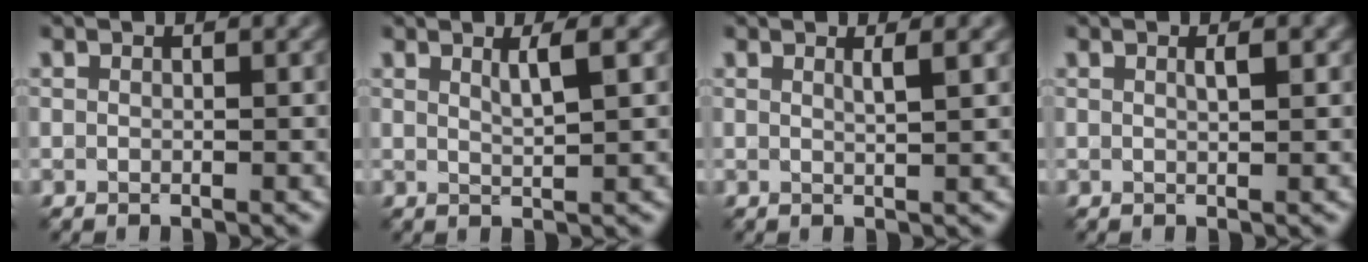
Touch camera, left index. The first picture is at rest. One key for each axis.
{"total": 2.2, "fx": 1.0, "fy": 0.5, "fz": 1.9, "tx": -0.022, "ty": 0.003, "tz": 0.012}
{"total": 1.7, "fx": 0.7, "fy": 0.5, "fz": 1.4, "tx": -0.013, "ty": 0.002, "tz": 0.005}
{"total": 1.2, "fx": 0.4, "fy": 0.3, "fz": 1.1, "tx": -0.014, "ty": 0.003, "tz": 0.004}